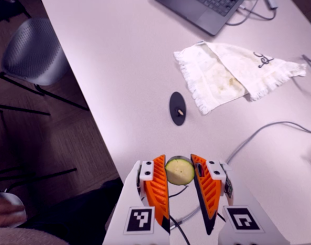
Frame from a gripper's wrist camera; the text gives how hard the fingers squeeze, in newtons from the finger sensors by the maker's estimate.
{"total": 12.3, "left": 12.8, "right": 11.8}